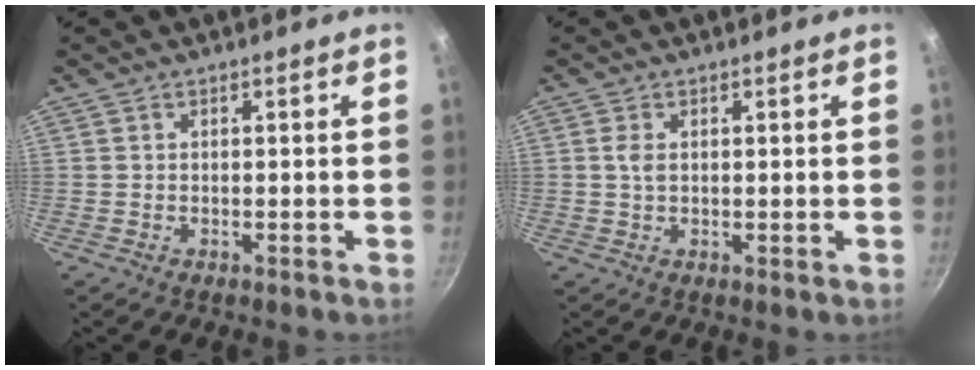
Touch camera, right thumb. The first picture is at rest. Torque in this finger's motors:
{"motor_torque": [0.20, 0.03, 0.23, -0.11, 0.00]}